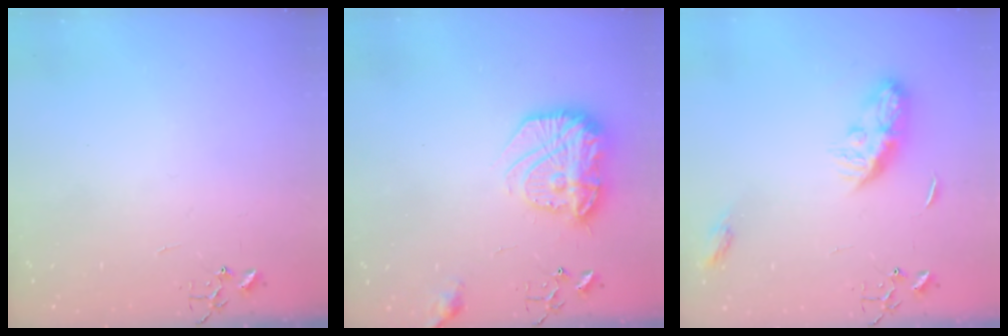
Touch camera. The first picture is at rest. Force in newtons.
{"total": 18.4, "press": 18.3, "slide": 1.4}
{"total": 9.3, "press": 9.3, "slide": 0.3}